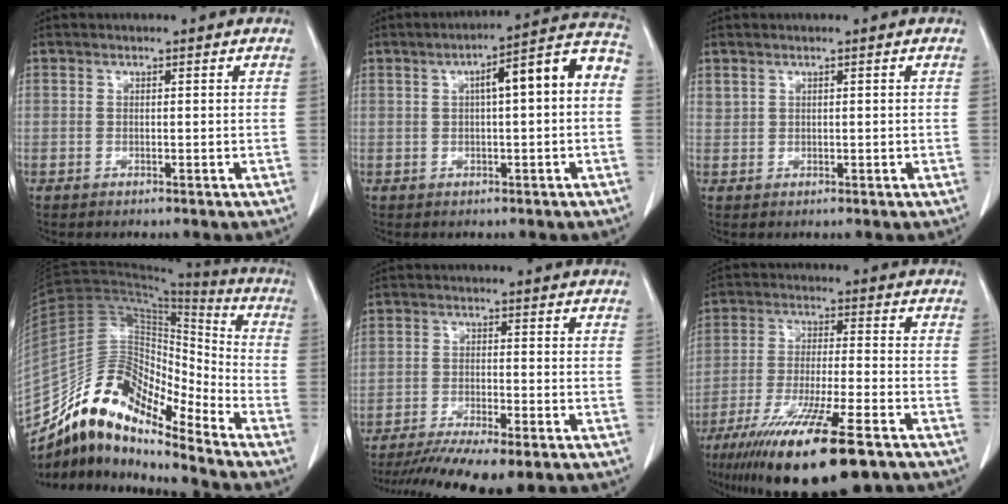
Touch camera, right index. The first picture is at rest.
{"total": 10.1, "force": [1.2, 1.6, 9.9], "torque": [-0.136, 0.040, 0.011]}
{"total": 0.9, "force": [0.7, 0.5, 0.3], "torque": [-0.006, 0.005, 0.017]}
{"total": 13.8, "force": [-11.8, 3.6, 6.3], "torque": [-0.106, 0.068, -0.212]}
{"total": 11.4, "force": [-8.8, 1.3, 7.1], "torque": [-0.113, -0.018, -0.140]}
{"total": 18.3, "force": [-12.1, 2.1, 13.6], "torque": [-0.229, -0.048, -0.205]}